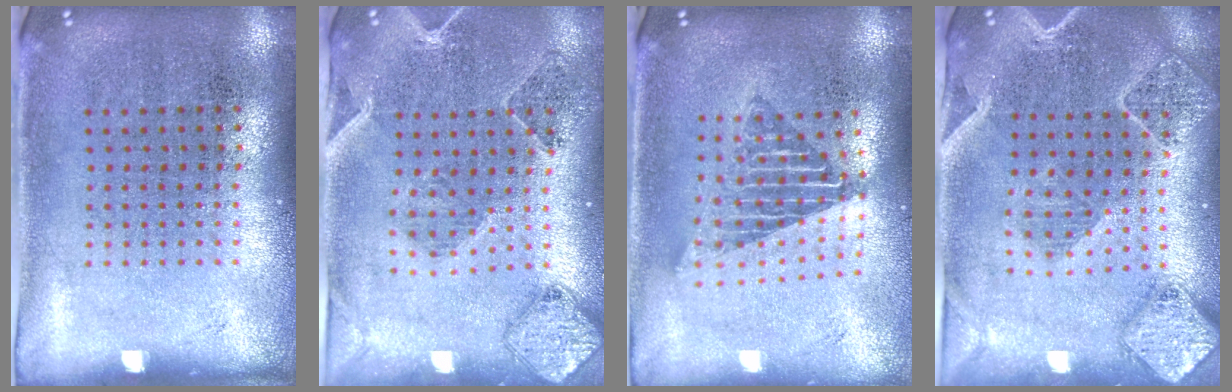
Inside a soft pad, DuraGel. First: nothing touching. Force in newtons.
{"total": 0.6, "press": 0.5, "slide": 0.3}
{"total": 1.7, "press": 1.4, "slide": 1.0}
{"total": 2.4, "press": 2.2, "slide": 0.9}